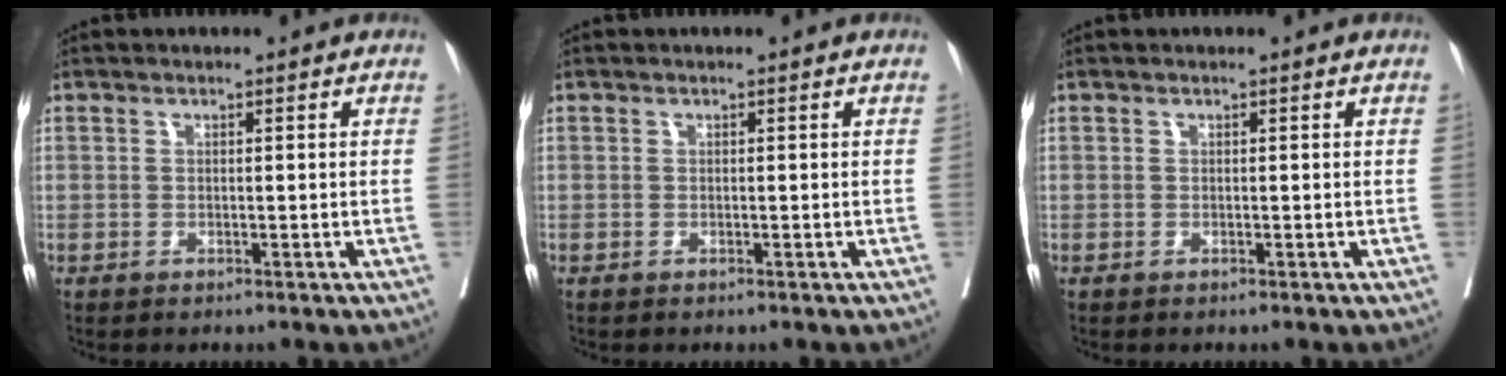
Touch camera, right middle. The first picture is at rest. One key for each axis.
{"total": 0.0}
{"total": 0.0}